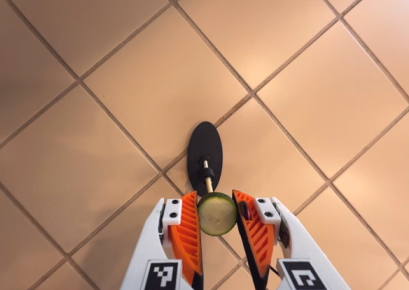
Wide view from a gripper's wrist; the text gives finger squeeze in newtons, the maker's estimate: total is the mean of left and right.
{"total": 7.1, "left": 6.9, "right": 7.3}